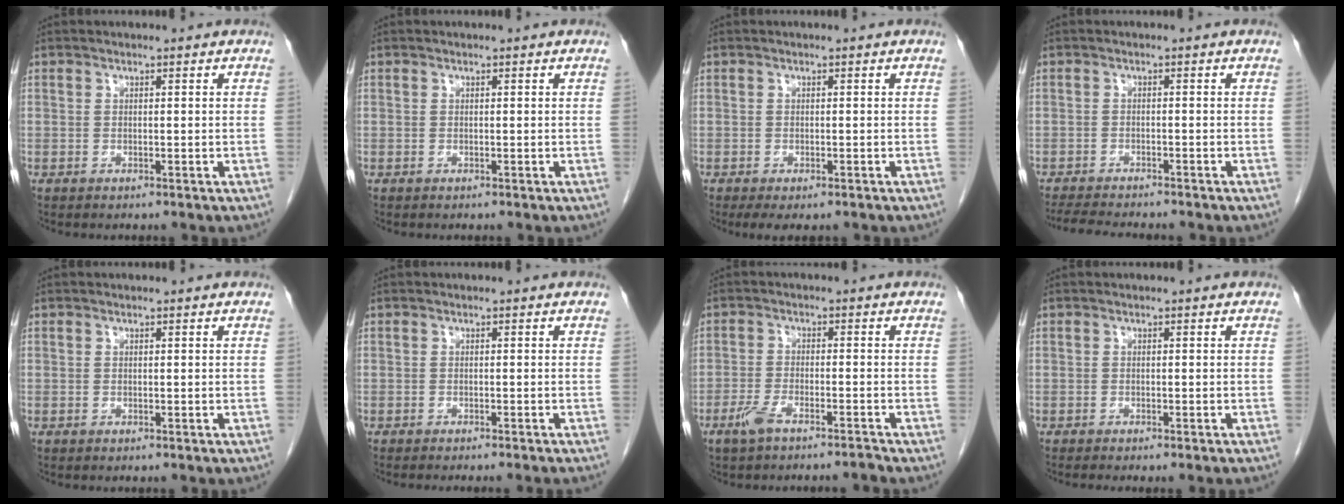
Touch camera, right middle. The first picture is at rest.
{"total": 0.0}
{"total": 3.4, "force": [-2.4, 1.3, 2.0], "torque": [-0.029, -0.008, -0.032]}
{"total": 7.7, "force": [-6.9, 0.9, 3.2], "torque": [-0.050, -0.013, -0.106]}
{"total": 0.0}
{"total": 5.5, "force": [-4.9, -0.5, 2.4], "torque": [-0.012, -0.008, -0.066]}
{"total": 4.0, "force": [-3.2, 0.1, 2.3], "torque": [-0.052, -0.003, -0.064]}
{"total": 2.4, "force": [-2.1, -0.3, 1.2], "torque": [-0.012, 0.002, -0.027]}